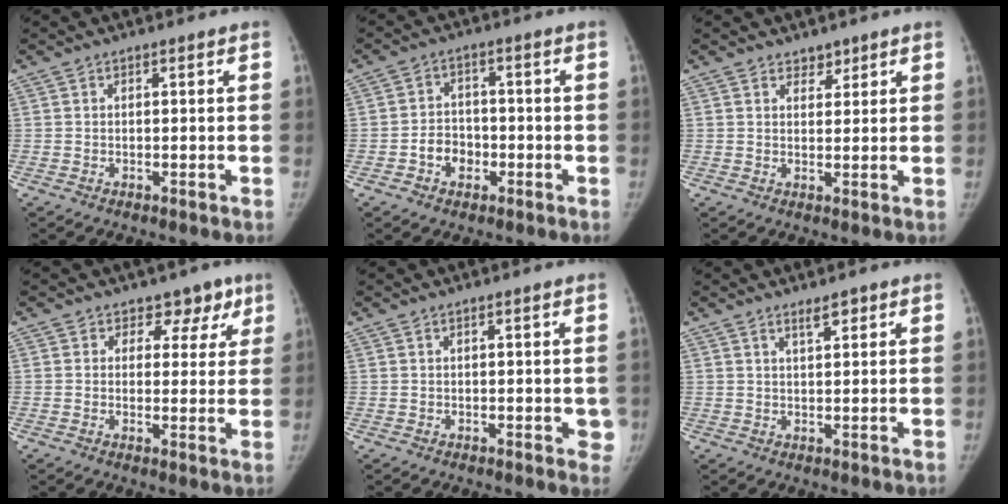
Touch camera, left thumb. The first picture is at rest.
{"total": 5.3, "force": [-2.0, 4.3, 2.4], "torque": [-0.015, 0.021, -0.037]}
{"total": 2.3, "force": [1.8, 1.3, 0.4], "torque": [0.013, -0.011, 0.024]}
{"total": 5.7, "force": [3.5, 4.4, 0.9], "torque": [0.031, -0.014, 0.029]}
{"total": 2.5, "force": [0.3, 1.3, 2.2], "torque": [-0.010, -0.003, 0.005]}
{"total": 2.4, "force": [1.7, 0.7, 1.5], "torque": [-0.021, -0.013, 0.030]}